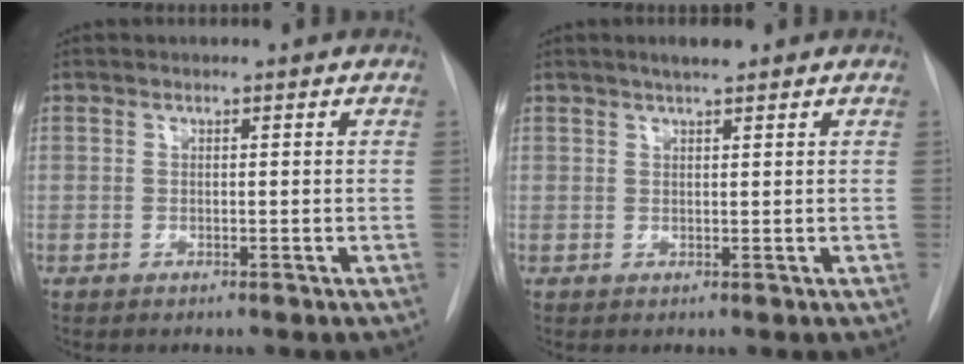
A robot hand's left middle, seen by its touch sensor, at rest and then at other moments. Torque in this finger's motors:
{"motor_torque": [0.10, -0.09, 0.00, 0.01]}